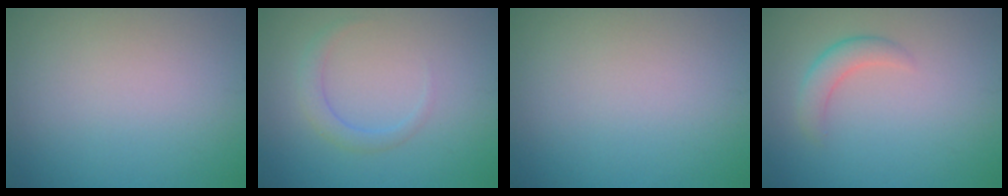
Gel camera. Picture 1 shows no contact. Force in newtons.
{"total": 1.7, "press": 1.7, "slide": 0.1}
{"total": 0.0}
{"total": 2.1, "press": 2.1, "slide": 0.1}